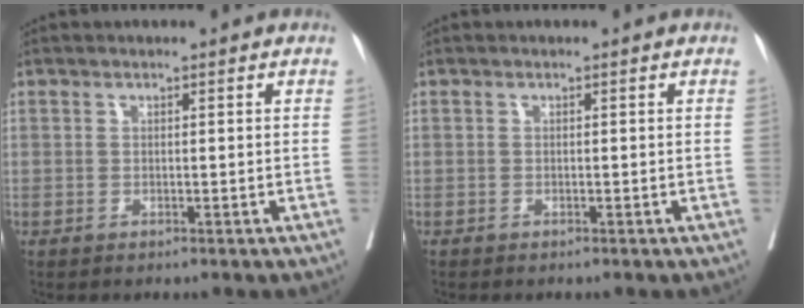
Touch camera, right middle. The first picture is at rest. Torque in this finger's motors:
{"motor_torque": [-0.18, 0.02, -0.04, -0.01]}